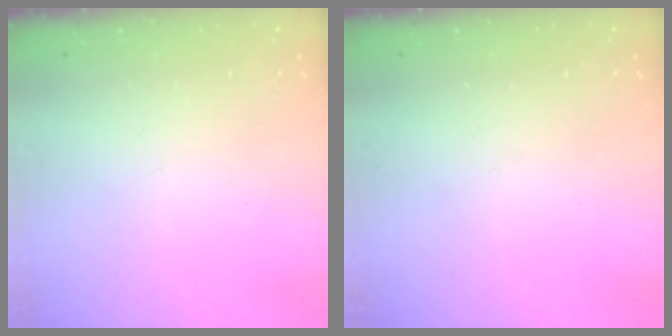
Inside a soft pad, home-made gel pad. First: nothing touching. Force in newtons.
{"total": 0.0}